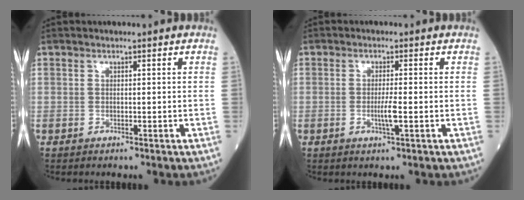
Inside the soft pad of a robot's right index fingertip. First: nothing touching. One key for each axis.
{"total": 2.6, "fx": -0.7, "fy": -0.2, "fz": 2.5, "tx": -0.049, "ty": -0.004, "tz": -0.013}